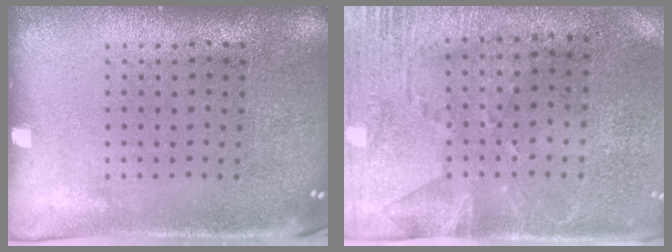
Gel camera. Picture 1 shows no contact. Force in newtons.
{"total": 2.8, "press": 2.3, "slide": 1.5}